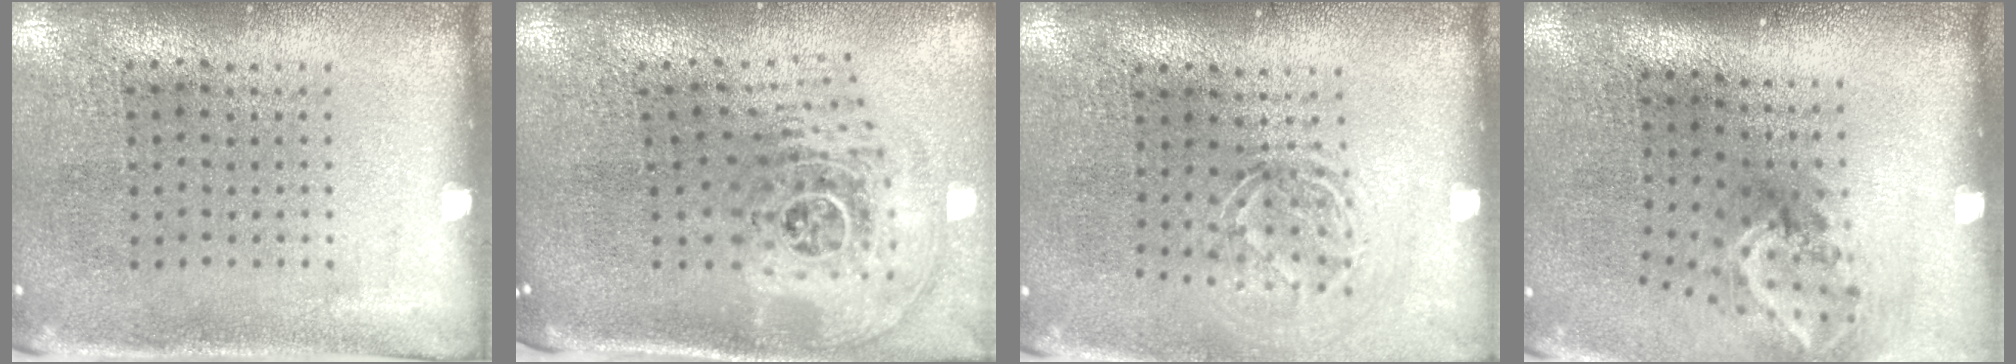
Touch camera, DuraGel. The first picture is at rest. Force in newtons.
{"total": 2.6, "press": 1.8, "slide": 1.9}
{"total": 1.5, "press": 1.1, "slide": 1.0}
{"total": 2.1, "press": 1.3, "slide": 1.6}